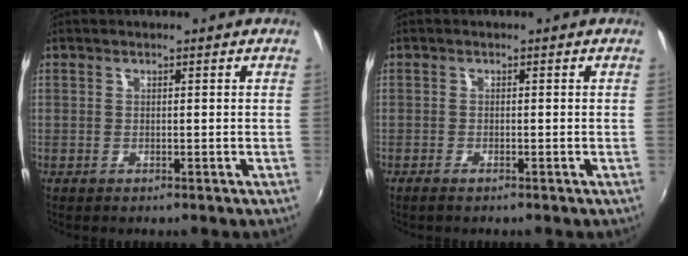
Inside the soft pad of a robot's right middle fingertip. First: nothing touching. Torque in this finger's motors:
{"motor_torque": [-0.14, 0.03, 0.05, -0.01]}